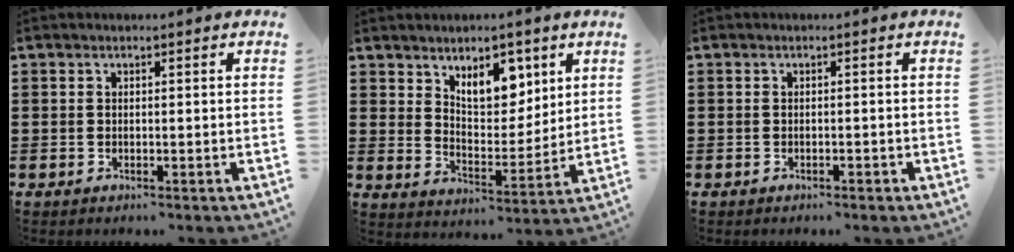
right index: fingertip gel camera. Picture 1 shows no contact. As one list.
[{"total": 8.1, "force": [5.2, 4.3, 4.6], "torque": [-0.077, -0.013, 0.089]}, {"total": 0.6, "force": [-0.5, 0.2, 0.3], "torque": [-0.009, -0.003, -0.008]}]